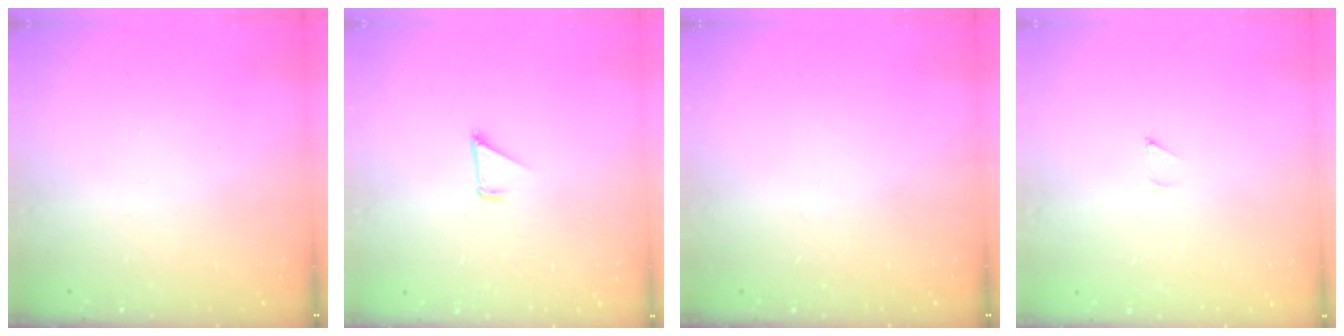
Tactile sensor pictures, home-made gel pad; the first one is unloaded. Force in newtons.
{"total": 1.3, "press": 1.3, "slide": 0.1}
{"total": 0.0}
{"total": 2.7, "press": 2.7, "slide": 0.2}